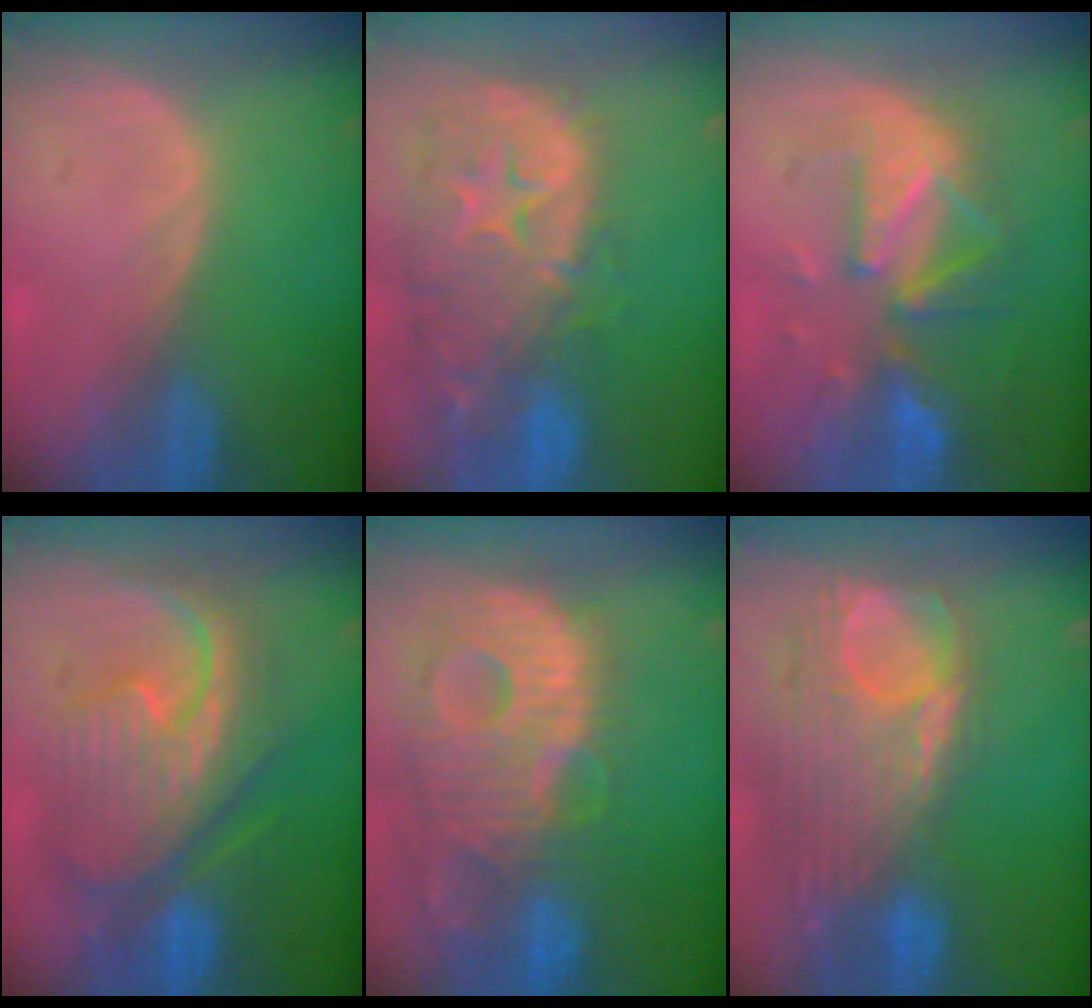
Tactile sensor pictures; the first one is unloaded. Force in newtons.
{"total": 14.1, "press": 11.4, "slide": 8.3}
{"total": 9.8, "press": 8.9, "slide": 4.2}
{"total": 12.3, "press": 12.2, "slide": 1.4}
{"total": 13.8, "press": 11.9, "slide": 7.1}
{"total": 12.7, "press": 10.6, "slide": 6.9}